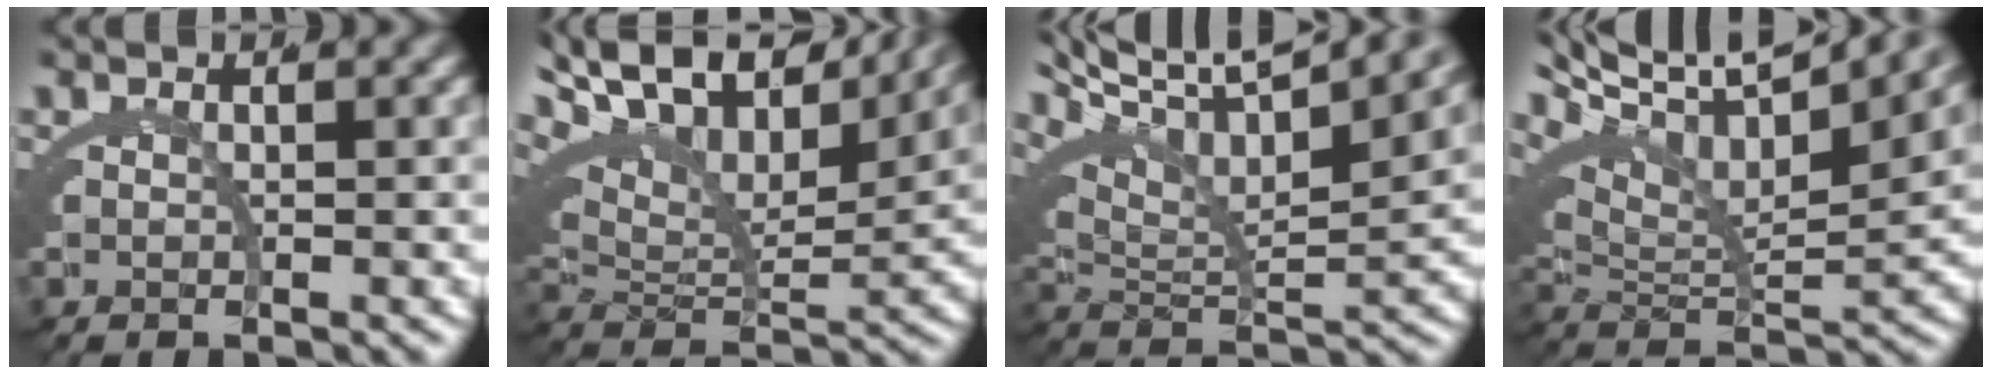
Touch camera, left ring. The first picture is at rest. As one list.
[{"total": 14.1, "force": [10.3, 4.4, 8.6], "torque": [-0.130, 0.057, 0.145]}, {"total": 9.3, "force": [5.5, 2.9, 7.0], "torque": [-0.095, 0.025, 0.083]}, {"total": 10.0, "force": [5.4, 3.8, 7.5], "torque": [-0.106, 0.021, 0.082]}]